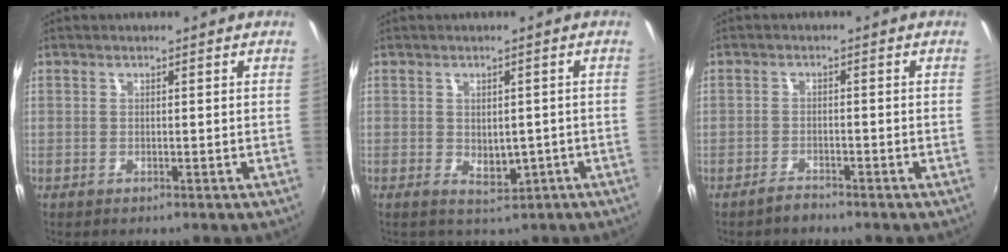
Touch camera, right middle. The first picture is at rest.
{"total": 3.0, "force": [-1.0, 2.3, 1.5], "torque": [-0.021, 0.001, -0.001]}
{"total": 1.9, "force": [-1.9, 0.4, 0.4], "torque": [-0.013, 0.001, -0.034]}